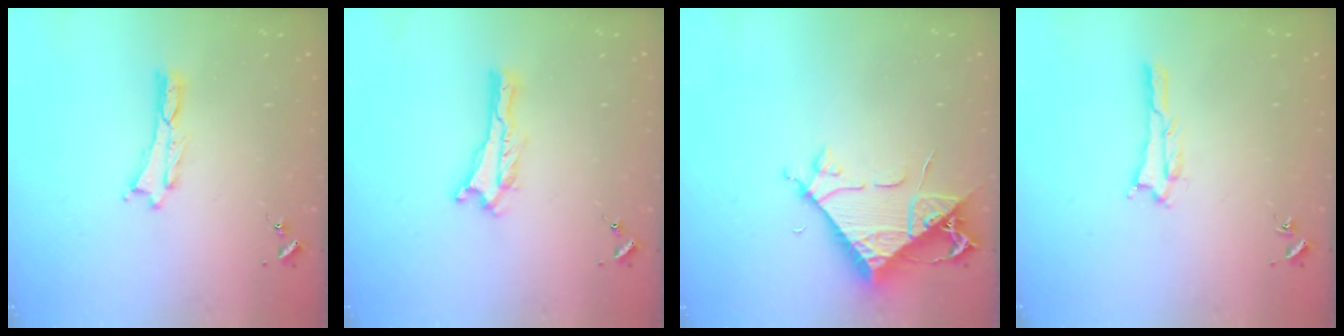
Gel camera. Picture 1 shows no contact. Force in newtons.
{"total": 0.0}
{"total": 7.7, "press": 7.6, "slide": 0.9}
{"total": 1.1, "press": 1.1, "slide": 0.1}